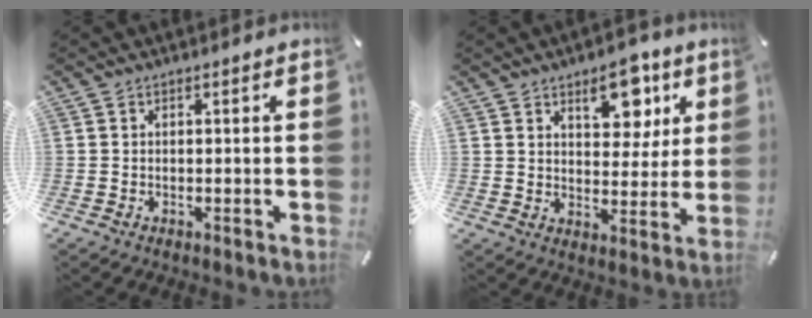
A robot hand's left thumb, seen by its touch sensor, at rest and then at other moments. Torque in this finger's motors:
{"motor_torque": [0.43, 0.15, 0.64, -0.65, 0.20]}